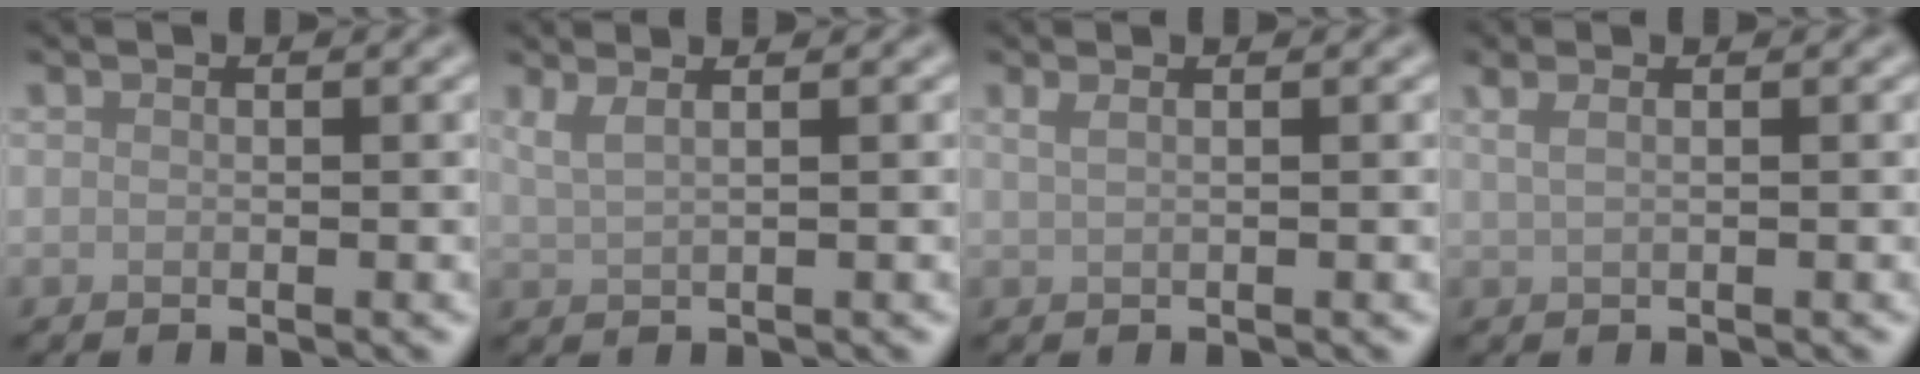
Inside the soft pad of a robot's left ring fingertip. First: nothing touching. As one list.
[{"total": 2.5, "force": [1.5, 0.9, 1.7], "torque": [-0.024, 0.007, 0.014]}, {"total": 1.8, "force": [0.9, 0.9, 1.2], "torque": [-0.013, -0.004, 0.005]}, {"total": 2.5, "force": [1.3, 1.2, 1.8], "torque": [-0.022, 0.003, -0.001]}]